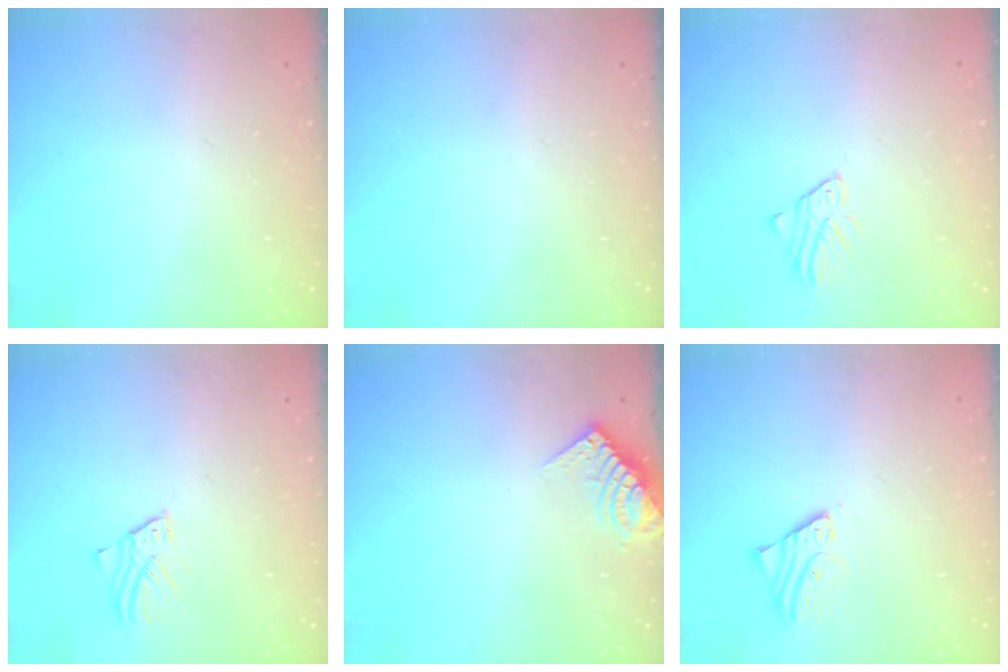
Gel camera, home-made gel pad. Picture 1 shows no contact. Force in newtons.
{"total": 0.0}
{"total": 2.3, "press": 2.3, "slide": 0.2}
{"total": 3.7, "press": 3.7, "slide": 0.2}
{"total": 7.4, "press": 7.4, "slide": 0.7}
{"total": 2.6, "press": 2.6, "slide": 0.1}